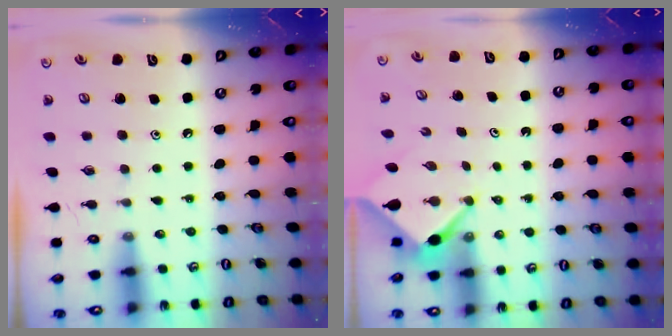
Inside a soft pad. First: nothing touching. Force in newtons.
{"total": 3.8, "press": 3.8, "slide": 0.3}